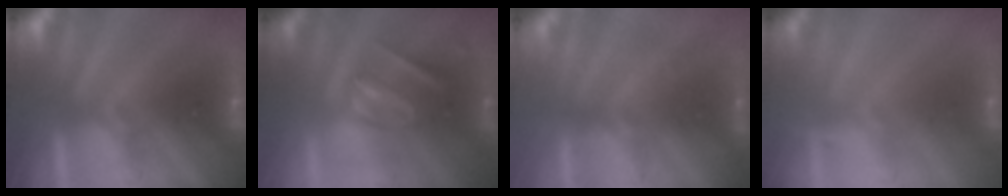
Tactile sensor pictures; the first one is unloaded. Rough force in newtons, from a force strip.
{"total": 2.9}
{"total": 2.3}
{"total": 1.6}